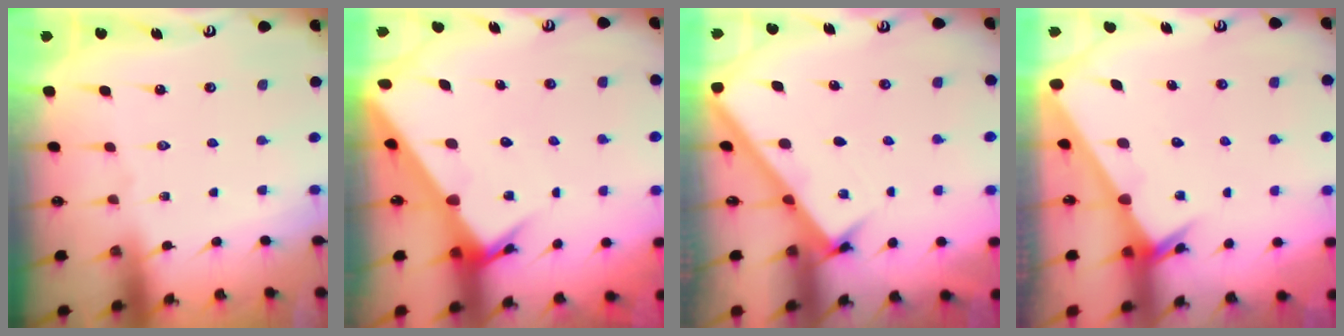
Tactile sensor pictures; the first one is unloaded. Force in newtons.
{"total": 4.4, "press": 4.4, "slide": 0.2}
{"total": 2.1, "press": 2.1, "slide": 0.2}
{"total": 2.3, "press": 2.3, "slide": 0.1}